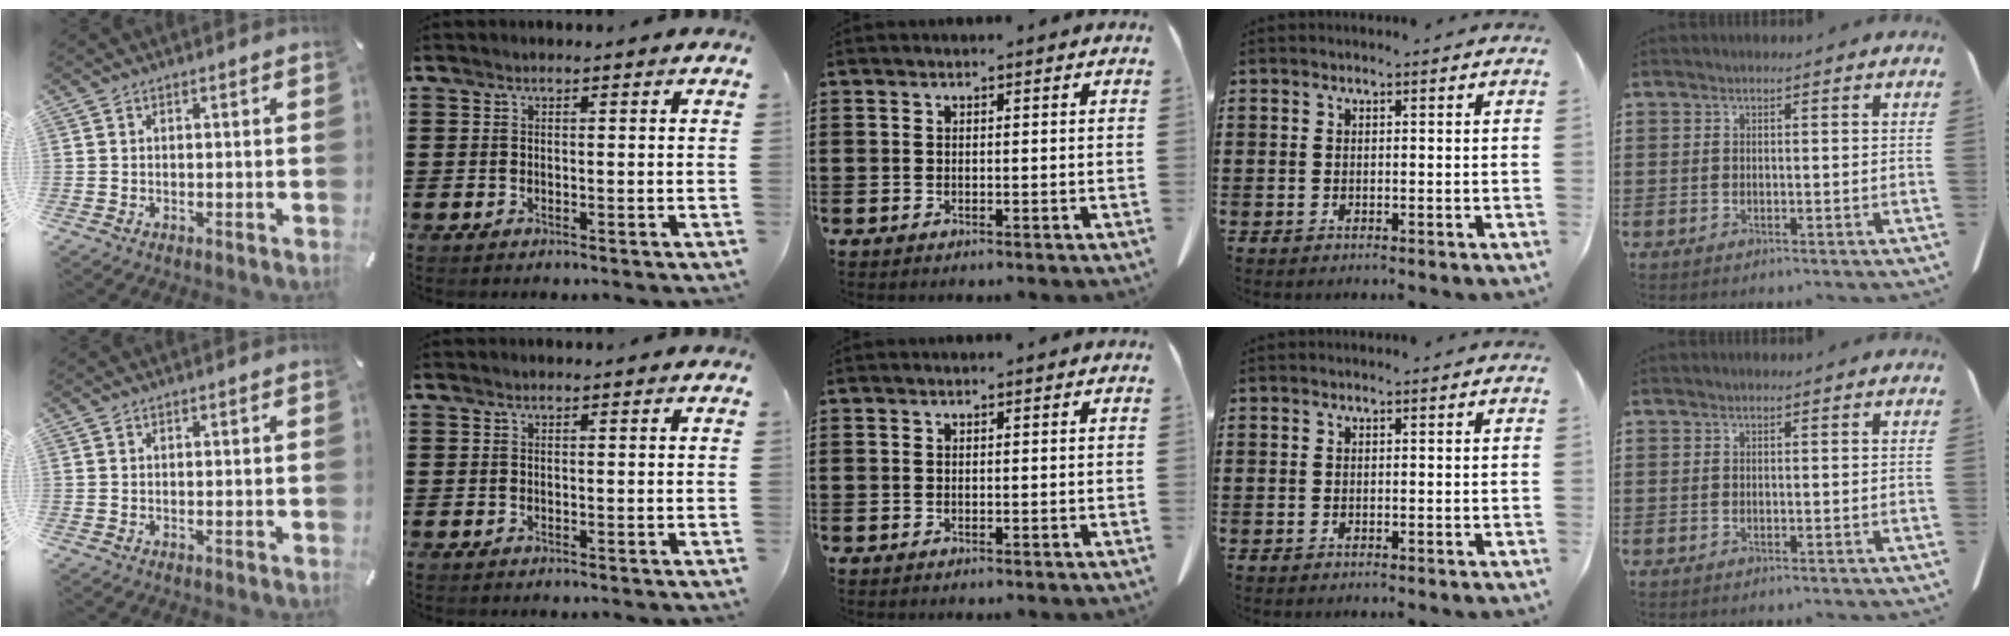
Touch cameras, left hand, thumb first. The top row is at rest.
{}